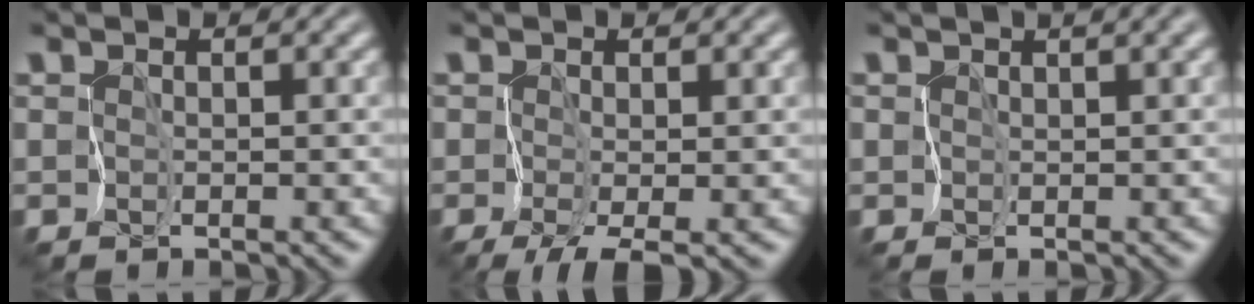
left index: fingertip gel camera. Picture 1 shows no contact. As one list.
[{"total": 2.9, "force": [-1.0, 1.0, 2.5], "torque": [-0.044, 0.000, -0.017]}, {"total": 3.0, "force": [1.8, 0.8, 2.3], "torque": [-0.030, 0.012, 0.028]}]